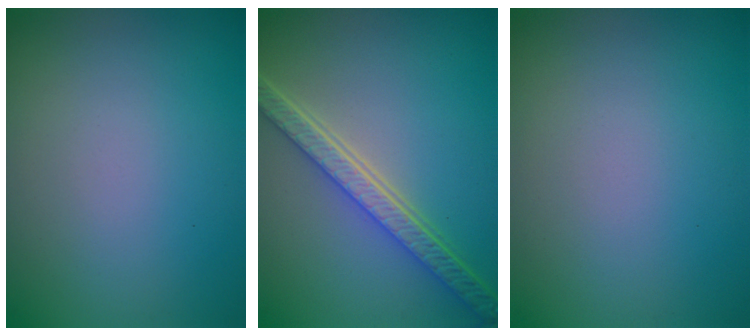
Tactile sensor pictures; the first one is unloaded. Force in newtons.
{"total": 5.6, "press": 4.2, "slide": 3.6}
{"total": 0.0}